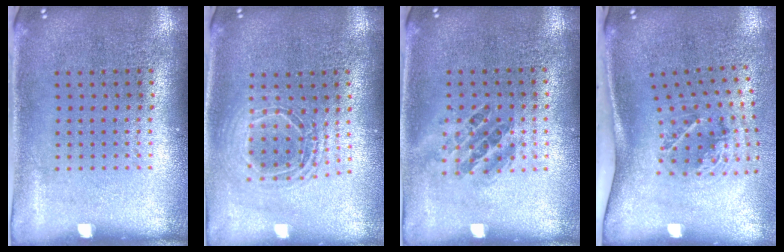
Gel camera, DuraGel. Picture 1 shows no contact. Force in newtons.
{"total": 1.7, "press": 1.4, "slide": 0.9}
{"total": 0.9, "press": 0.9, "slide": 0.4}
{"total": 2.0, "press": 1.3, "slide": 1.6}